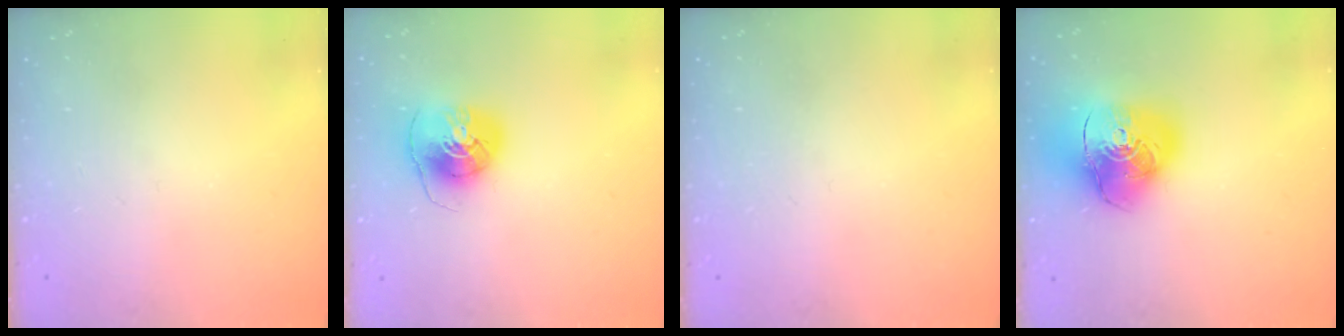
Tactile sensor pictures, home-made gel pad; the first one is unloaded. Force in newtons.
{"total": 8.5, "press": 8.4, "slide": 1.3}
{"total": 0.8, "press": 0.8, "slide": 0.0}
{"total": 18.0, "press": 17.8, "slide": 2.4}